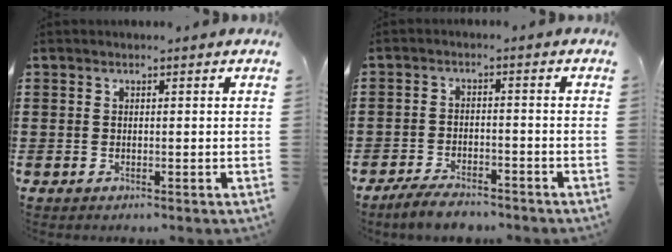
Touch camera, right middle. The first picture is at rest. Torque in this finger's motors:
{"motor_torque": [0.05, -0.01, 0.26, 0.05]}